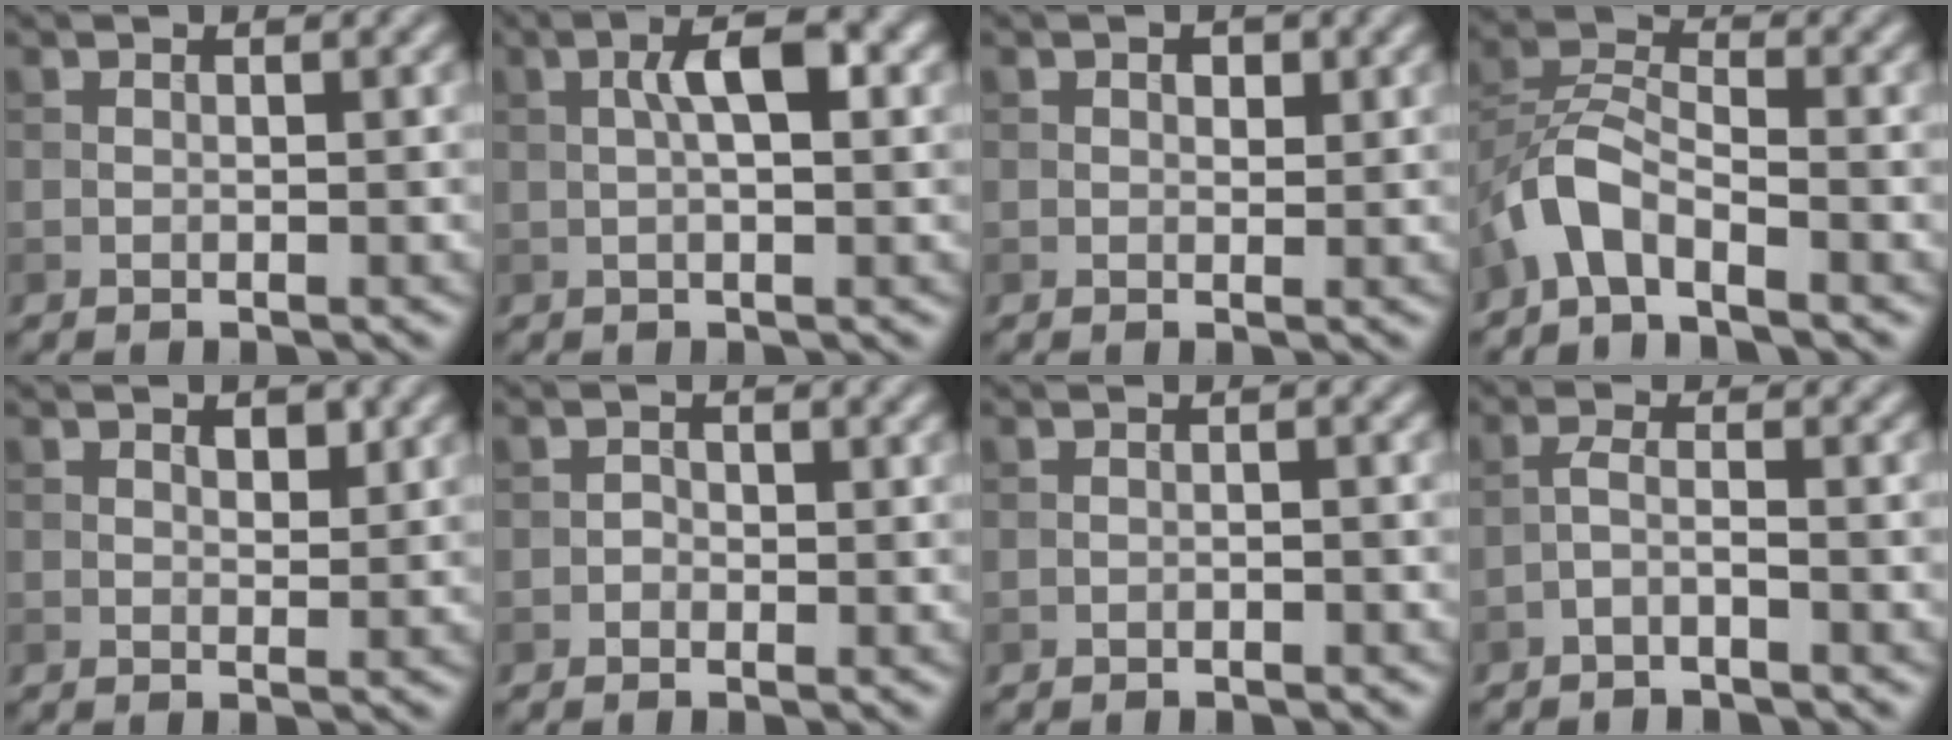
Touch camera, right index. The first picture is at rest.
{"total": 3.9, "force": [0.7, 1.1, 3.7], "torque": [-0.067, 0.008, 0.009]}
{"total": 1.2, "force": [0.5, 0.7, 0.8], "torque": [-0.008, 0.001, 0.007]}
{"total": 4.1, "force": [-2.8, 1.5, 2.6], "torque": [-0.049, 0.011, -0.065]}
{"total": 1.5, "force": [0.7, 0.8, 1.1], "torque": [-0.012, -0.002, 0.012]}
{"total": 0.7, "force": [-0.4, 0.6, 0.2], "torque": [-0.001, 0.000, -0.008]}
{"total": 0.7, "force": [-0.5, 0.1, 0.5], "torque": [-0.009, 0.001, -0.012]}
{"total": 1.7, "force": [-1.1, 0.2, 1.3], "torque": [-0.027, 0.007, -0.027]}